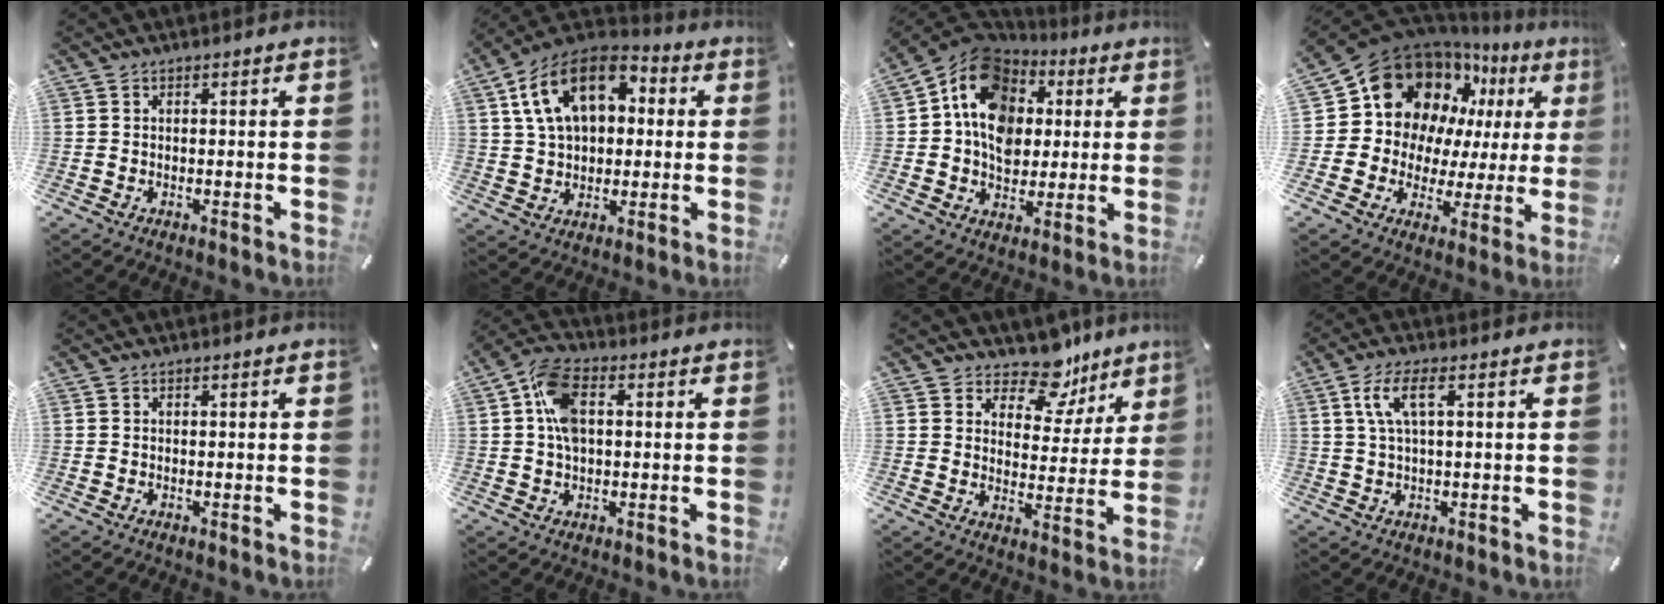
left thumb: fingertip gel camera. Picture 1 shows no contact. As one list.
[{"total": 16.1, "force": [5.6, 10.8, 10.5], "torque": [-0.209, -0.009, 0.099]}, {"total": 14.5, "force": [2.6, 12.1, 7.4], "torque": [-0.127, -0.010, 0.045]}, {"total": 16.5, "force": [8.1, 13.0, 6.2], "torque": [-0.106, -0.067, 0.158]}, {"total": 0.0}, {"total": 9.8, "force": [1.5, 6.1, 7.5], "torque": [-0.154, 0.007, 0.027]}, {"total": 11.3, "force": [8.9, 5.8, 3.9], "torque": [-0.056, -0.070, 0.157]}, {"total": 6.9, "force": [1.9, 1.9, 6.3], "torque": [-0.132, 0.000, 0.031]}]